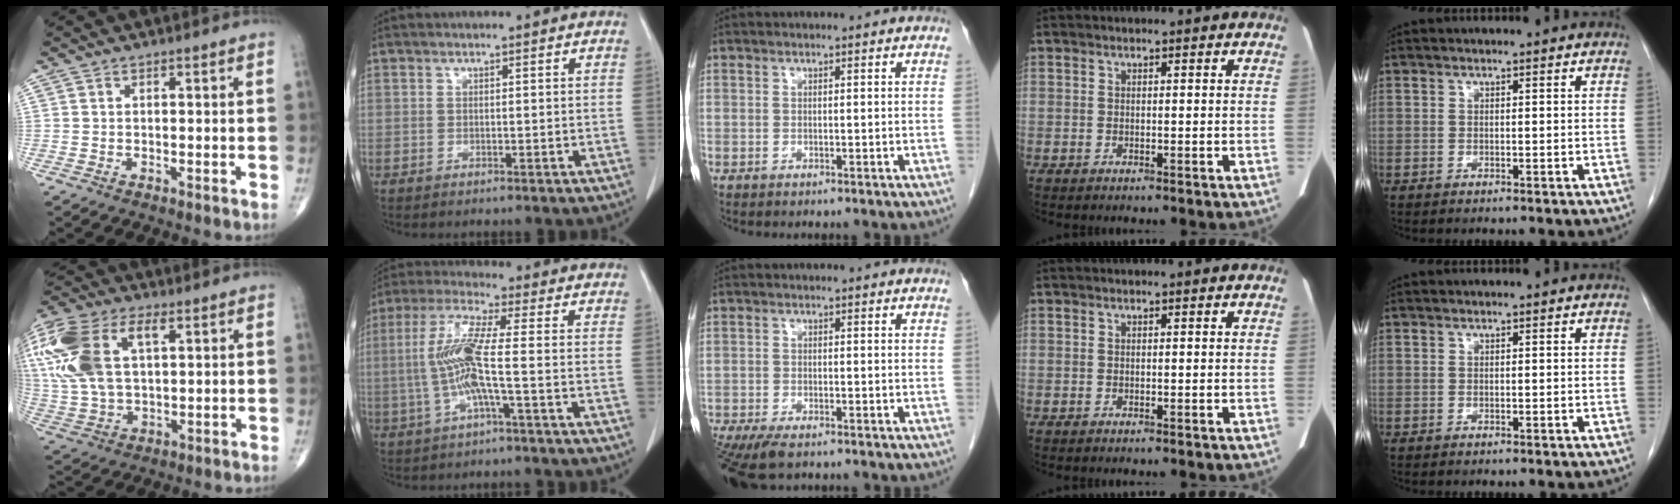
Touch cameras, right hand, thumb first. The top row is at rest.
{"thumb": {"total": 21.8, "force": [6.8, 12.1, 16.8], "torque": [-0.403, 0.016, 0.127]}, "index": {"total": 8.8, "force": [-1.1, 0.5, 8.7], "torque": [-0.189, 0.012, -0.028]}, "middle": {"total": 7.5, "force": [-5.8, 2.1, 4.4], "torque": [-0.077, -0.017, -0.095]}}